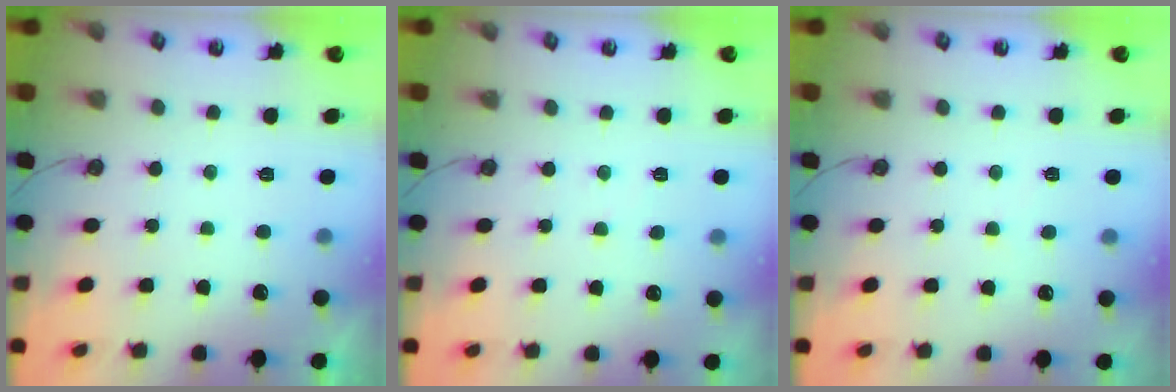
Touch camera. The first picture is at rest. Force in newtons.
{"total": 2.6, "press": 2.6, "slide": 0.4}
{"total": 3.2, "press": 3.1, "slide": 0.6}